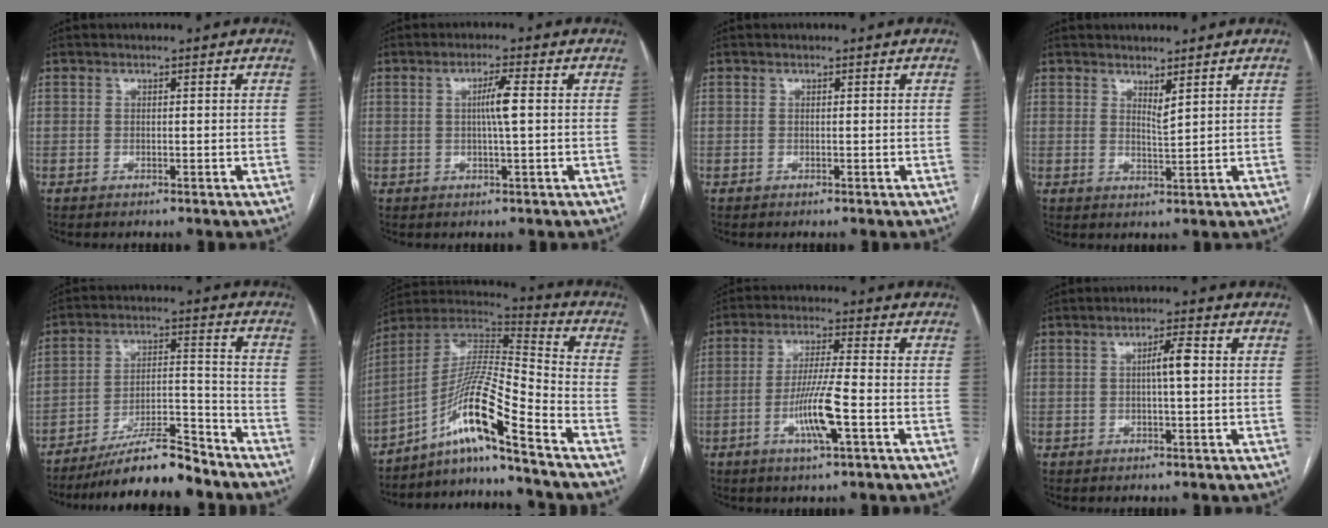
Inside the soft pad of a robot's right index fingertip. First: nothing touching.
{"total": 3.5, "force": [0.4, -0.3, 3.4], "torque": [-0.065, 0.001, 0.009]}
{"total": 0.0}
{"total": 1.8, "force": [1.5, -0.1, 1.1], "torque": [-0.024, -0.014, 0.032]}
{"total": 12.8, "force": [-11.1, 1.6, 6.2], "torque": [-0.097, 0.014, -0.189]}
{"total": 14.0, "force": [-9.4, -1.0, 10.4], "torque": [-0.202, 0.013, -0.170]}
{"total": 10.3, "force": [-3.4, 0.1, 9.7], "torque": [-0.194, -0.010, -0.064]}
{"total": 3.5, "force": [0.3, 0.2, 3.5], "torque": [-0.058, 0.005, 0.004]}